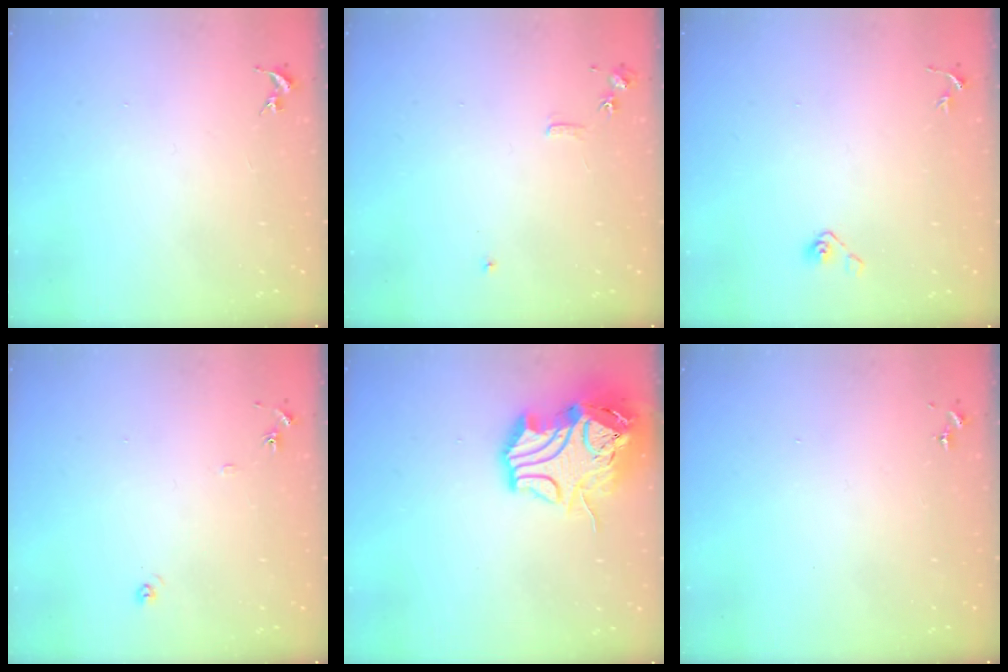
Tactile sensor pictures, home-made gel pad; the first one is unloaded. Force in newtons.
{"total": 5.9, "press": 5.9, "slide": 0.7}
{"total": 5.0, "press": 4.4, "slide": 2.3}
{"total": 5.8, "press": 5.8, "slide": 0.6}
{"total": 18.6, "press": 18.4, "slide": 2.7}
{"total": 0.0}